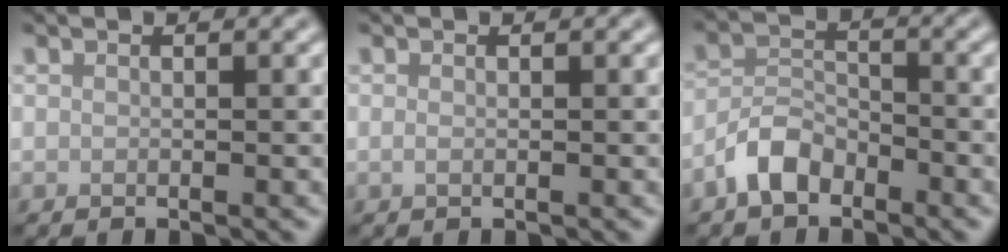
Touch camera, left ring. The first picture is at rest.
{"total": 0.5, "force": [-0.1, 0.2, 0.5], "torque": [-0.013, -0.002, -0.001]}
{"total": 3.6, "force": [-2.6, 1.9, 1.7], "torque": [-0.031, 0.008, -0.060]}